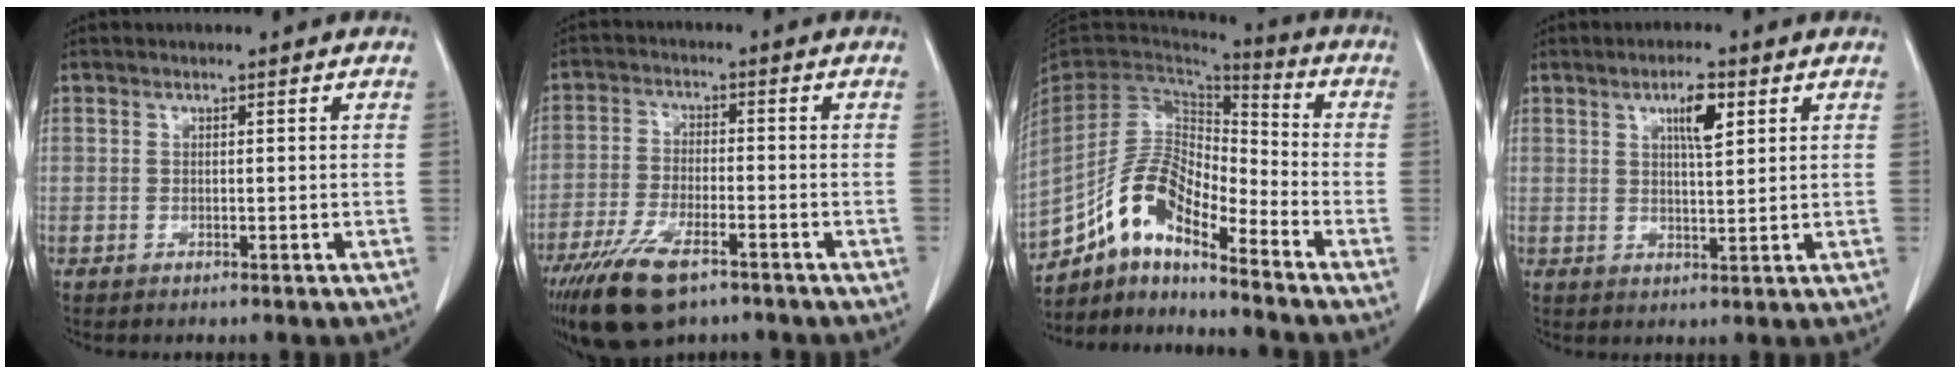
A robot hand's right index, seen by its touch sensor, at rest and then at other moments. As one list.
[{"total": 10.8, "force": [-7.3, 3.6, 7.1], "torque": [-0.138, -0.018, -0.129]}, {"total": 12.6, "force": [-9.4, 3.5, 7.7], "torque": [-0.156, 0.028, -0.176]}, {"total": 4.8, "force": [2.2, 1.0, 4.2], "torque": [-0.071, 0.000, 0.037]}]